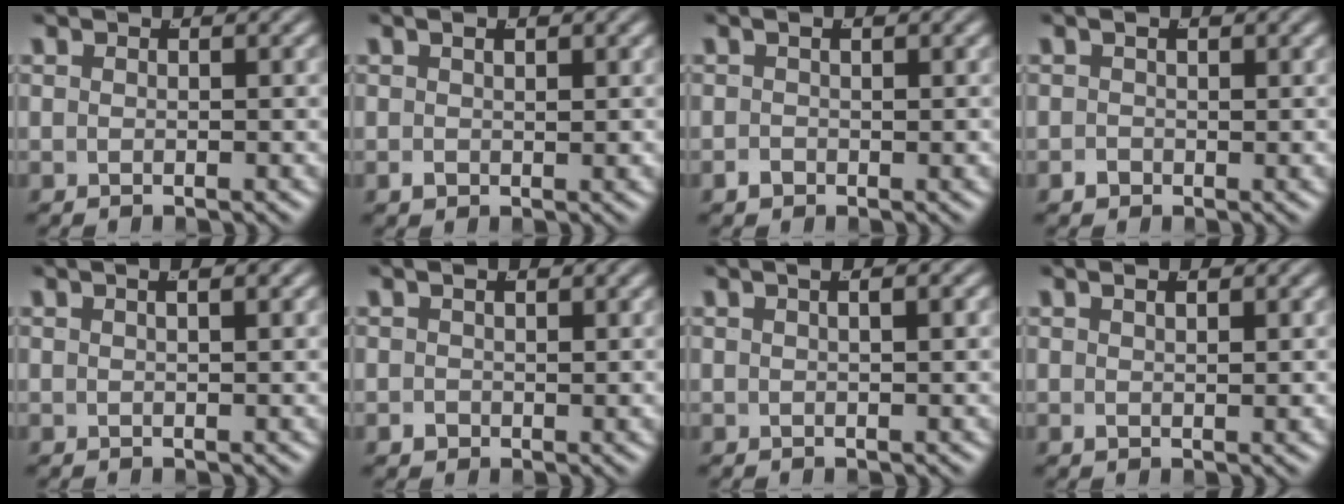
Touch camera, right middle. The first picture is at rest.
{"total": 1.0, "force": [0.1, 0.4, 0.9], "torque": [-0.008, -0.007, 0.010]}
{"total": 0.8, "force": [-0.4, 0.4, 0.6], "torque": [-0.006, -0.007, -0.001]}
{"total": 0.7, "force": [-0.3, 0.5, 0.3], "torque": [0.001, -0.007, 0.000]}
{"total": 1.3, "force": [0.6, -0.1, 1.1], "torque": [-0.010, 0.009, 0.008]}
{"total": 0.8, "force": [-0.1, 0.6, 0.4], "torque": [-0.002, -0.007, 0.006]}
{"total": 1.9, "force": [0.7, 0.4, 1.7], "torque": [-0.008, 0.017, 0.006]}
{"total": 1.0, "force": [0.4, 0.1, 0.9], "torque": [-0.005, -0.003, 0.011]}